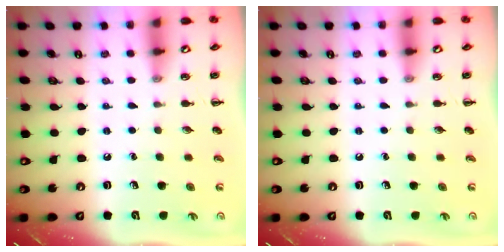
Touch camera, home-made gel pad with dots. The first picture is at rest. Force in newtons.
{"total": 0.0}